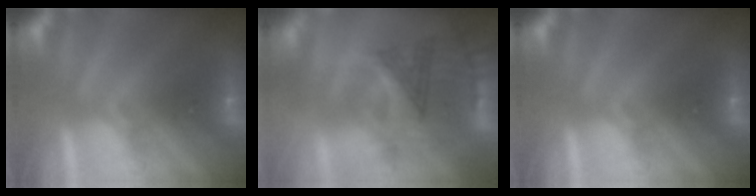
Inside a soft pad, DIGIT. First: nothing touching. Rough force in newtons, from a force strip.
{"total": 2.9}
{"total": 0.0}